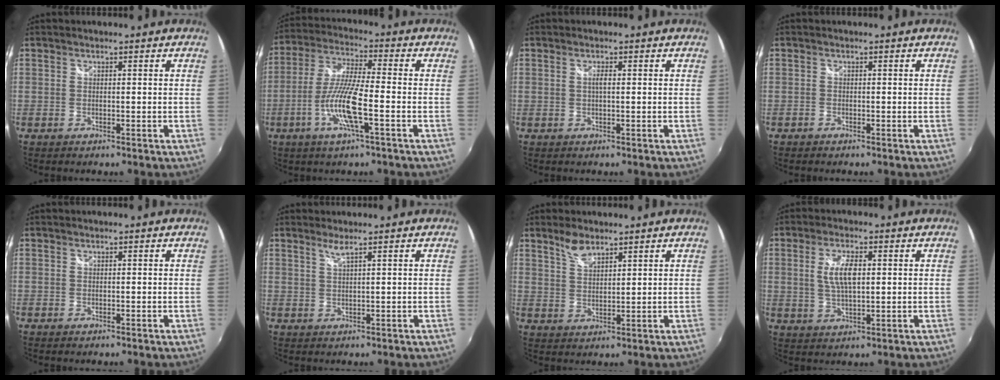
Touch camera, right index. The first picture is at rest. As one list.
[{"total": 9.9, "force": [-3.6, 1.0, 9.2], "torque": [-0.193, -0.005, -0.072]}, {"total": 1.0, "force": [0.1, 0.1, 1.0], "torque": [-0.019, 0.001, 0.000]}, {"total": 0.9, "force": [-0.7, 0.5, 0.0], "torque": [-0.004, -0.001, -0.016]}, {"total": 0.0}, {"total": 1.6, "force": [1.1, -0.4, 1.0], "torque": [-0.020, -0.003, 0.020]}, {"total": 4.2, "force": [3.2, 1.4, 2.2], "torque": [-0.039, 0.002, 0.062]}, {"total": 6.1, "force": [1.0, 2.2, 5.6], "torque": [-0.109, 0.002, 0.020]}]